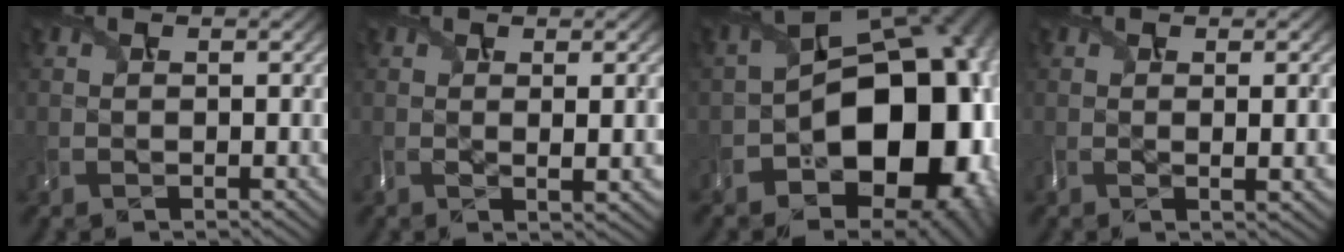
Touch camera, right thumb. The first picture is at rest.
{"total": 4.8, "force": [0.4, 1.1, 4.6], "torque": [-0.058, 0.012, 0.015]}
{"total": 18.8, "force": [-5.3, 12.3, 13.2], "torque": [-0.146, -0.032, -0.051]}
{"total": 4.3, "force": [0.2, 1.1, 4.1], "torque": [-0.049, 0.012, 0.009]}